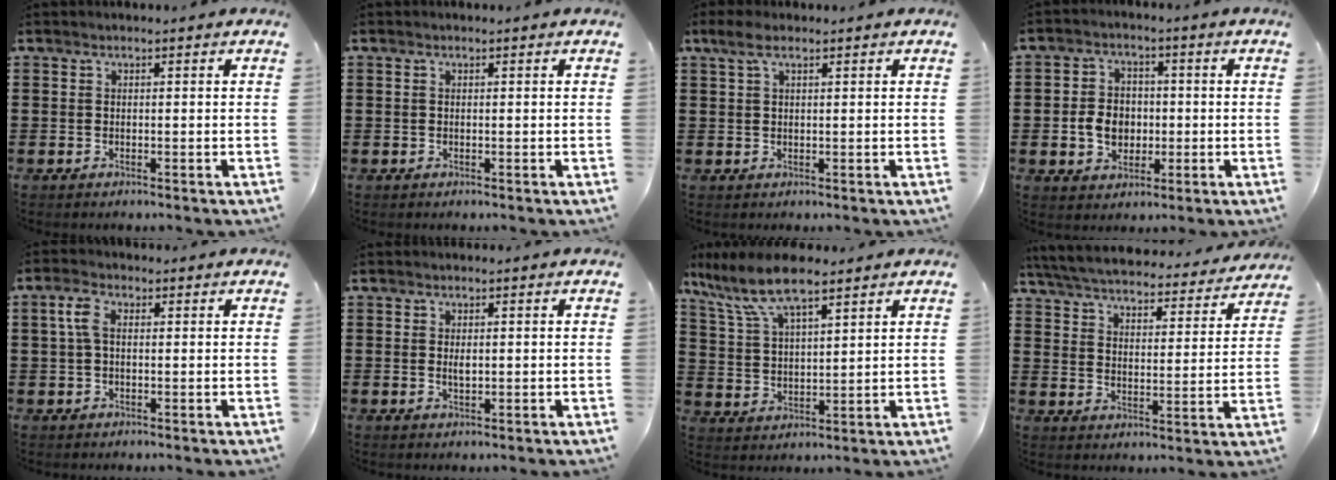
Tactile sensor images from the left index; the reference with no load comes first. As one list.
[{"total": 0.0}, {"total": 2.9, "force": [1.3, 1.1, 2.3], "torque": [-0.057, 0.002, 0.020]}, {"total": 5.8, "force": [-0.7, 4.7, 3.4], "torque": [-0.072, 0.006, -0.017]}, {"total": 4.1, "force": [0.8, 2.1, 3.4], "torque": [-0.082, 0.008, 0.011]}, {"total": 1.4, "force": [0.1, 0.6, 1.3], "torque": [-0.026, 0.003, 0.000]}, {"total": 9.3, "force": [7.1, 2.3, 5.5], "torque": [-0.129, -0.014, 0.128]}, {"total": 5.5, "force": [5.4, 0.1, 1.1], "torque": [-0.049, -0.040, 0.091]}]